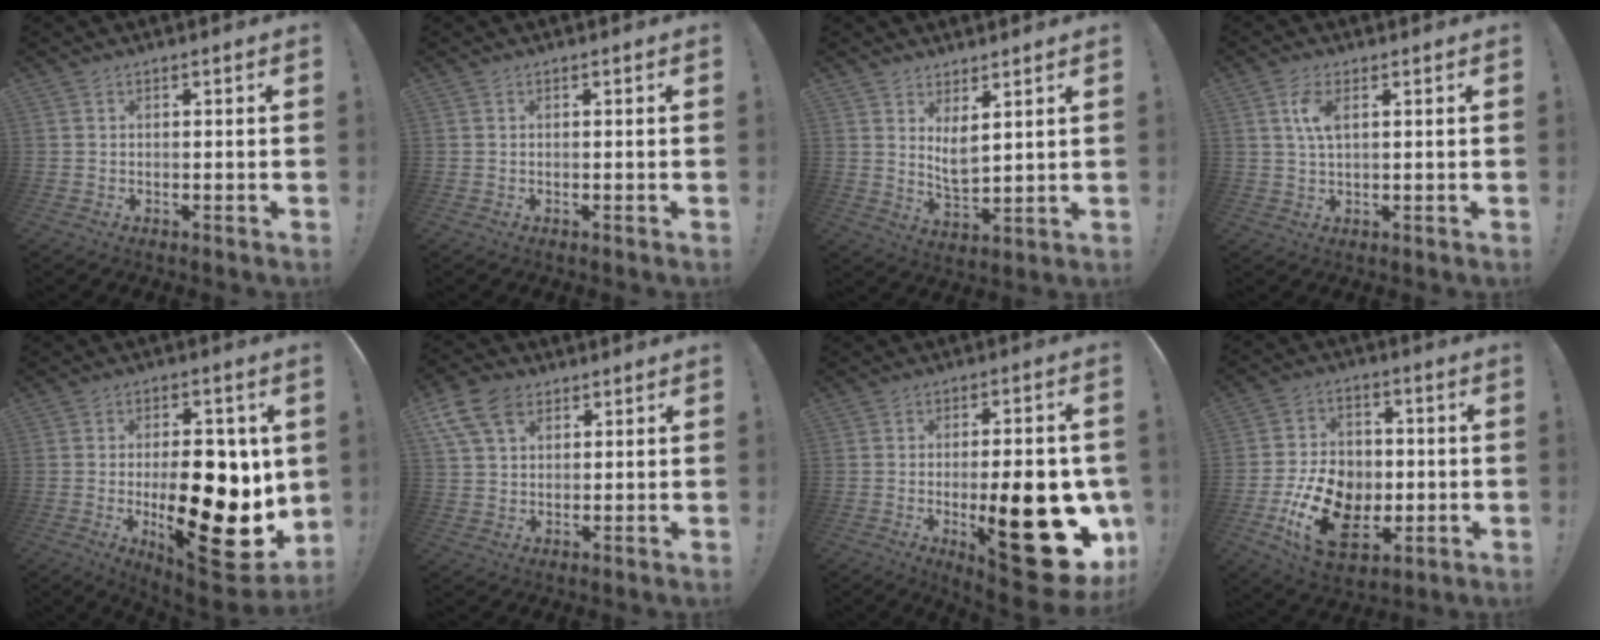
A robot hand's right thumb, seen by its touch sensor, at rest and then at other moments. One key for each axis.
{"total": 0.0}
{"total": 6.3, "fx": 3.9, "fy": 2.5, "fz": 4.2, "tx": -0.066, "ty": -0.028, "tz": 0.073}
{"total": 5.5, "fx": 1.7, "fy": 2.4, "fz": 4.6, "tx": -0.086, "ty": -0.002, "tz": 0.025}
{"total": 26.1, "fx": -2.4, "fy": 11.9, "fz": 23.1, "tx": -0.341, "ty": -0.007, "tz": -0.021}
{"total": 11.6, "fx": 5.5, "fy": 7.7, "fz": 6.6, "tx": -0.125, "ty": -0.018, "tz": 0.108}
{"total": 26.0, "fx": -5.8, "fy": 9.6, "fz": 23.4, "tx": -0.315, "ty": 0.014, "tz": -0.066}
{"total": 19.0, "fx": -5.1, "fy": 13.7, "fz": 12.1, "tx": -0.223, "ty": 0.028, "tz": -0.078}